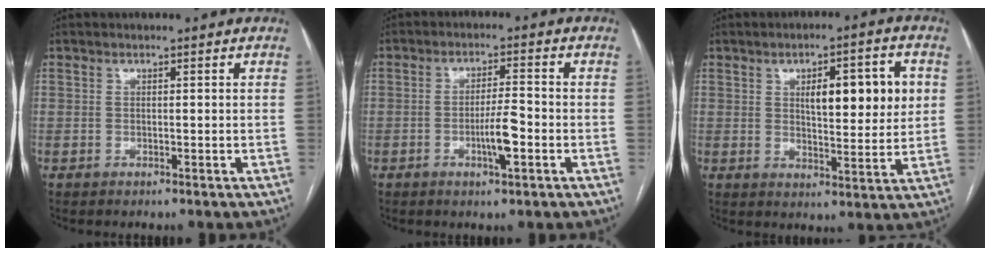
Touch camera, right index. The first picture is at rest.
{"total": 5.2, "force": [-1.8, 0.6, 4.8], "torque": [-0.087, -0.002, -0.030]}
{"total": 10.6, "force": [2.7, 3.0, 9.8], "torque": [-0.141, 0.011, 0.042]}